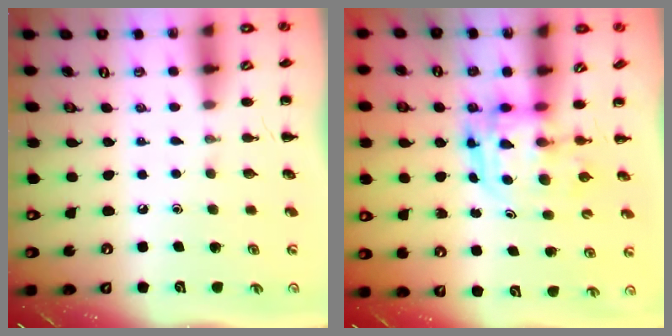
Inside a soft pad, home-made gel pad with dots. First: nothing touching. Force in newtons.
{"total": 4.6, "press": 4.4, "slide": 1.1}